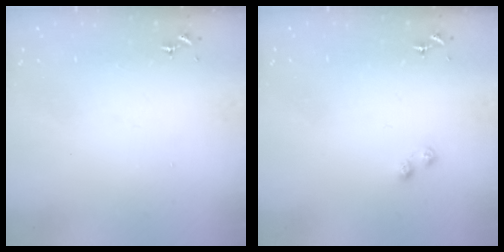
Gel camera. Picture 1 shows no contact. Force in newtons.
{"total": 3.5, "press": 3.5, "slide": 0.5}